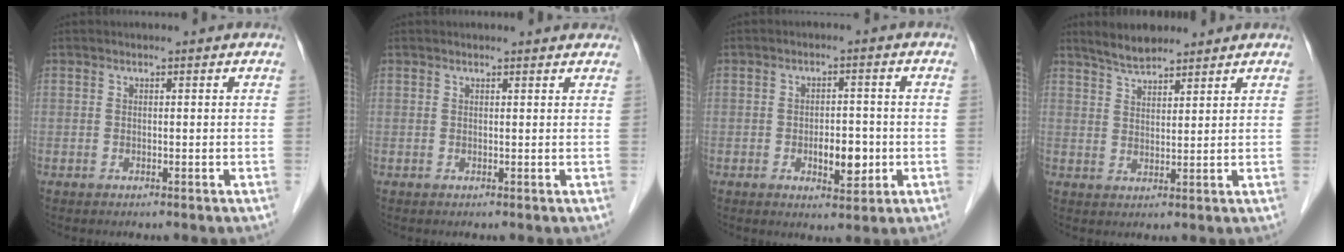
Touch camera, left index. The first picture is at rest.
{"total": 3.7, "force": [3.6, 0.7, 0.8], "torque": [-0.010, 0.015, 0.034]}
{"total": 4.8, "force": [-1.2, 2.3, 4.0], "torque": [-0.057, 0.001, -0.012]}
{"total": 5.1, "force": [4.6, 1.3, 1.8], "torque": [-0.042, 0.013, 0.085]}